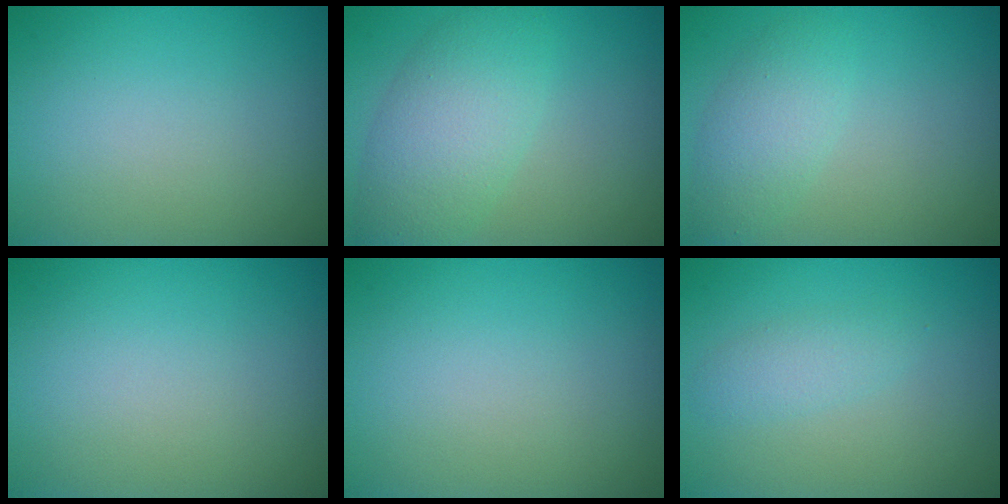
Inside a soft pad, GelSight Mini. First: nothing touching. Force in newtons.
{"total": 5.1, "press": 5.1, "slide": 0.1}
{"total": 2.6, "press": 2.6, "slide": 0.2}
{"total": 0.0}
{"total": 0.0}
{"total": 1.7, "press": 1.7, "slide": 0.0}